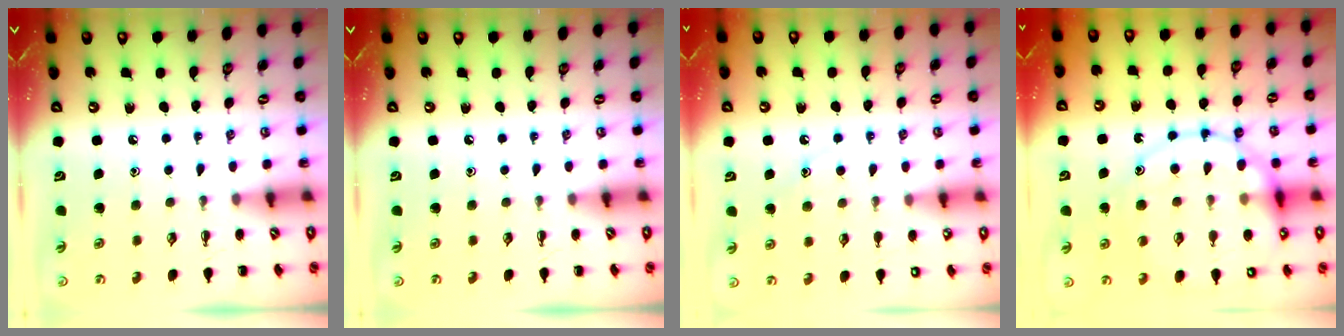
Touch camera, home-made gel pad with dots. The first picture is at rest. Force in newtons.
{"total": 0.0}
{"total": 8.9, "press": 8.8, "slide": 1.3}
{"total": 20.9, "press": 20.8, "slide": 2.3}